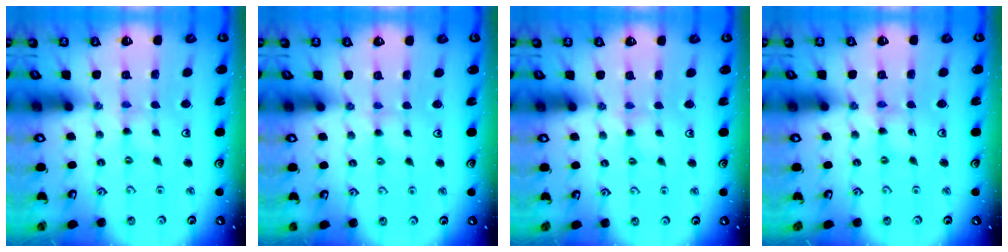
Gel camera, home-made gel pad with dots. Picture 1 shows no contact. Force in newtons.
{"total": 3.1, "press": 3.1, "slide": 0.5}
{"total": 2.7, "press": 2.6, "slide": 0.4}
{"total": 0.5, "press": 0.5, "slide": 0.2}